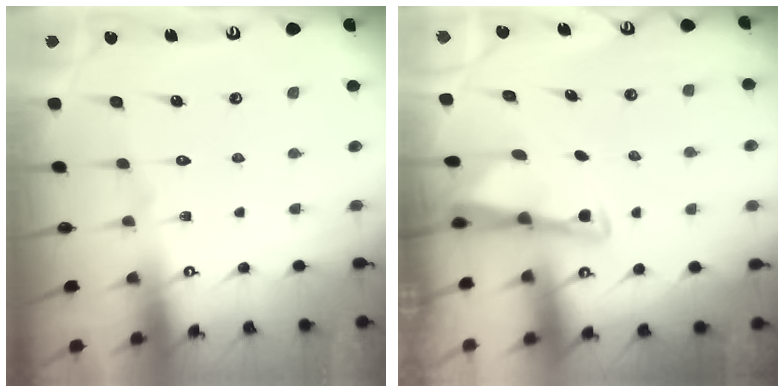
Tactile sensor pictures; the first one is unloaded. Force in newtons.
{"total": 3.3, "press": 3.3, "slide": 0.4}